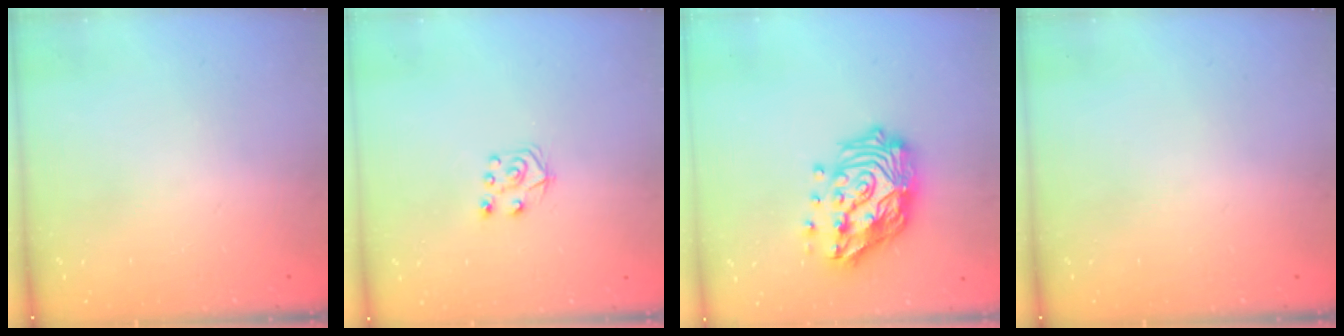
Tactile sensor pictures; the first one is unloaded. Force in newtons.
{"total": 5.7, "press": 5.7, "slide": 0.5}
{"total": 18.5, "press": 18.4, "slide": 2.2}
{"total": 0.0}